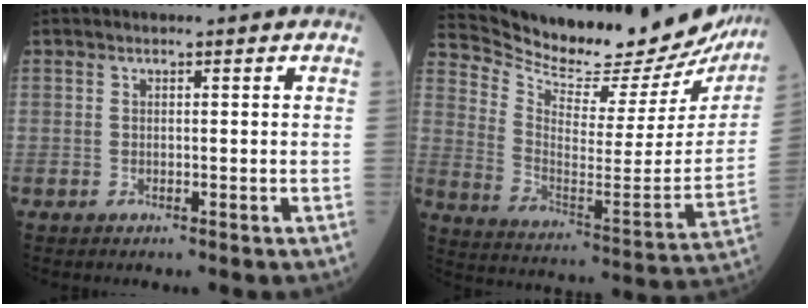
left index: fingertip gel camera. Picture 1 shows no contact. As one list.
[{"total": 27.2, "force": [25.4, 5.2, 8.2], "torque": [-0.141, -0.092, 0.344]}]